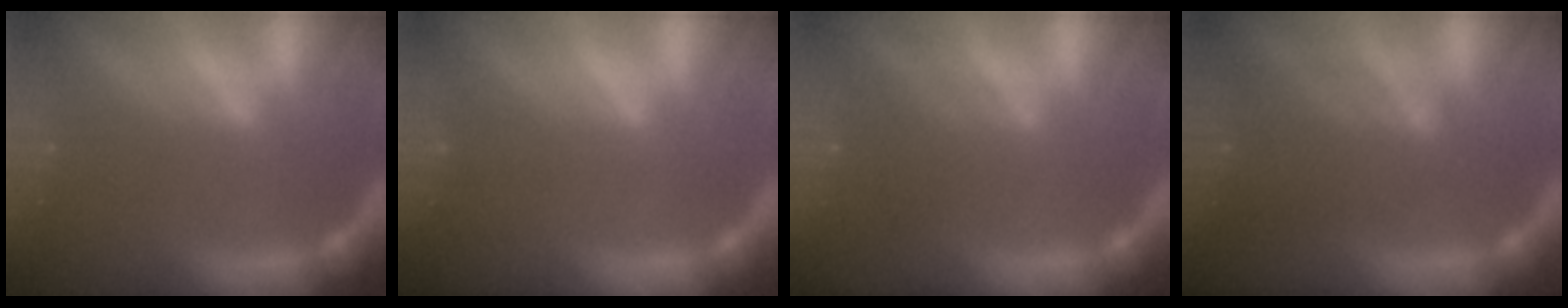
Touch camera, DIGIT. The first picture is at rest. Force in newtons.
{"total": 0.0}
{"total": 2.5}
{"total": 5.1}